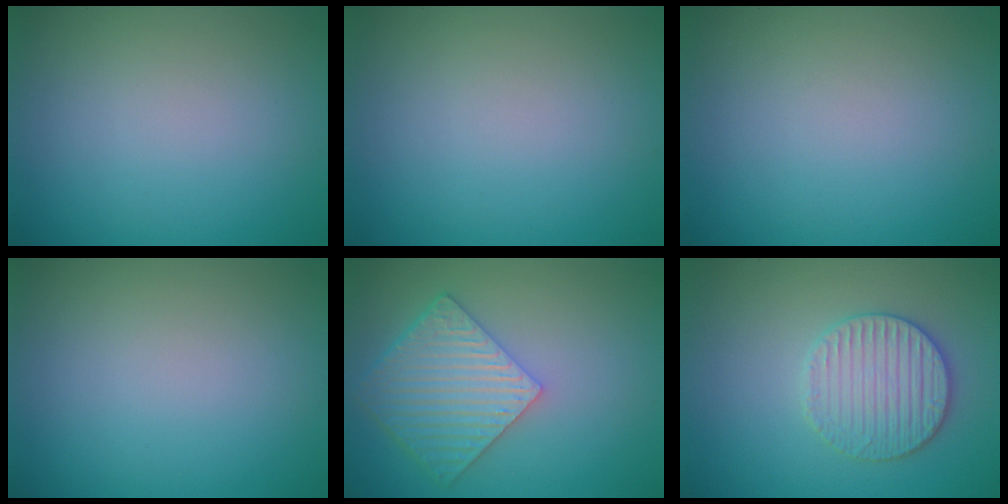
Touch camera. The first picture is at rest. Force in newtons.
{"total": 0.0}
{"total": 0.0}
{"total": 0.0}
{"total": 6.1, "press": 4.8, "slide": 3.8}
{"total": 3.5, "press": 3.4, "slide": 0.5}